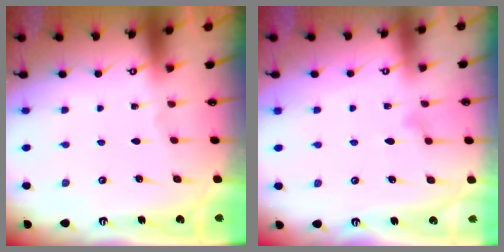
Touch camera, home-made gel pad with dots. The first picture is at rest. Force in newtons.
{"total": 8.0, "press": 8.0, "slide": 0.5}